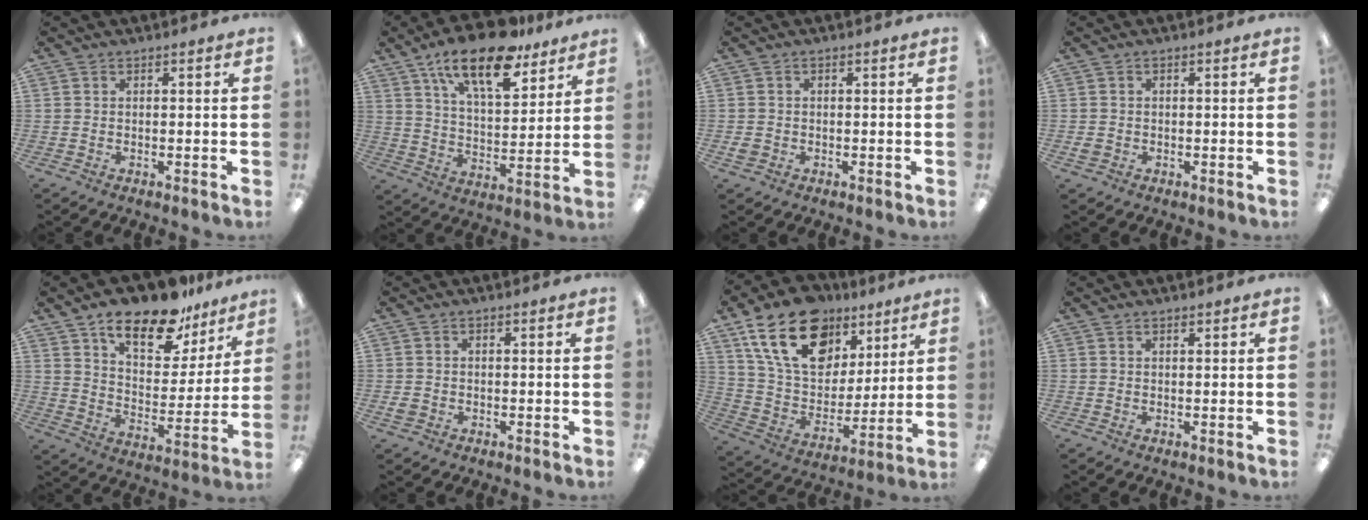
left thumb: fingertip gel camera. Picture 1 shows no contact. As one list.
[{"total": 17.3, "force": [12.4, 6.9, 10.0], "torque": [-0.160, -0.064, 0.209]}, {"total": 1.5, "force": [-0.3, 1.4, 0.6], "torque": [-0.011, 0.004, -0.007]}, {"total": 1.2, "force": [-0.2, 1.1, 0.5], "torque": [-0.009, 0.004, -0.005]}, {"total": 17.7, "force": [12.8, 8.0, 9.4], "torque": [-0.151, -0.075, 0.220]}, {"total": 1.5, "force": [-0.4, 1.3, 0.6], "torque": [-0.010, 0.004, -0.008]}, {"total": 21.6, "force": [11.8, 13.6, 11.8], "torque": [-0.208, -0.041, 0.219]}, {"total": 0.7, "force": [0.7, 0.2, 0.2], "torque": [-0.004, 0.000, 0.012]}]